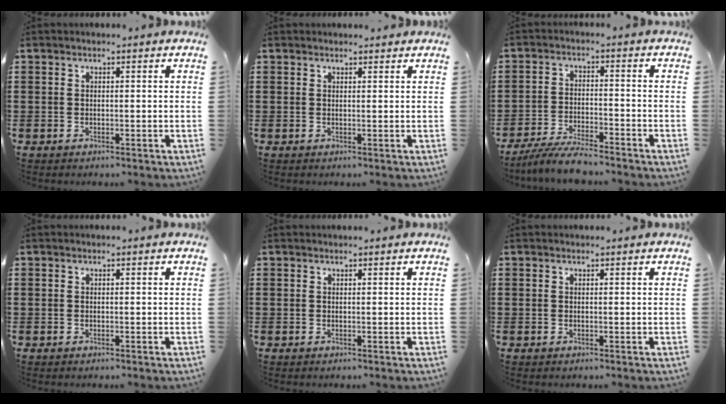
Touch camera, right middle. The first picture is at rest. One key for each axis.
{"total": 0.8, "fx": 0.8, "fy": 0.3, "fz": 0.1, "tx": 0.005, "ty": -0.002, "tz": 0.013}
{"total": 5.7, "fx": -5.3, "fy": 0.4, "fz": 2.0, "tx": -0.045, "ty": -0.007, "tz": -0.105}
{"total": 0.0}
{"total": 0.0}
{"total": 0.0}